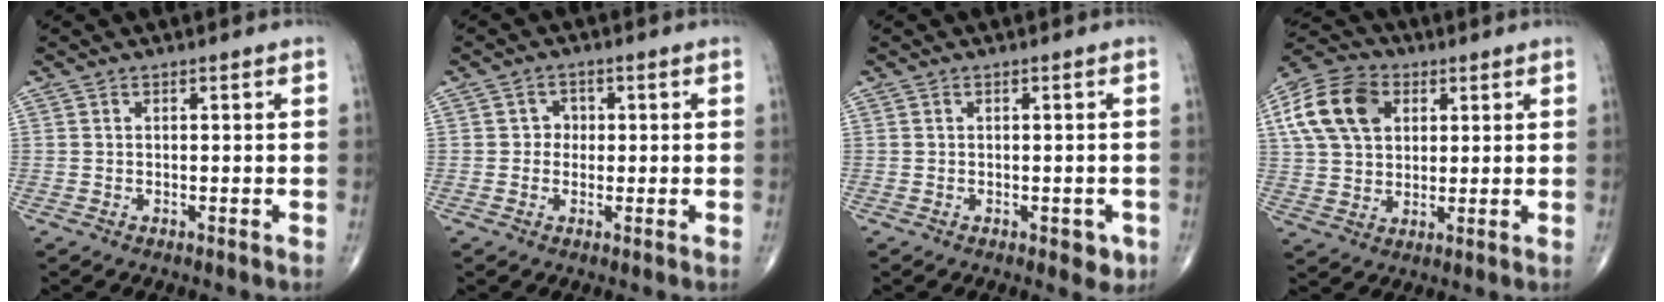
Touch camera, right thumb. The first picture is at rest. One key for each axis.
{"total": 2.5, "fx": 0.1, "fy": 2.3, "fz": 0.8, "tx": 0.007, "ty": 0.007, "tz": -0.005}
{"total": 2.7, "fx": -1.0, "fy": 1.6, "fz": 1.8, "tx": -0.005, "ty": 0.001, "tz": -0.009}
{"total": 14.2, "fx": 4.5, "fy": 10.0, "fz": 9.0, "tx": -0.160, "ty": 0.008, "tz": 0.078}